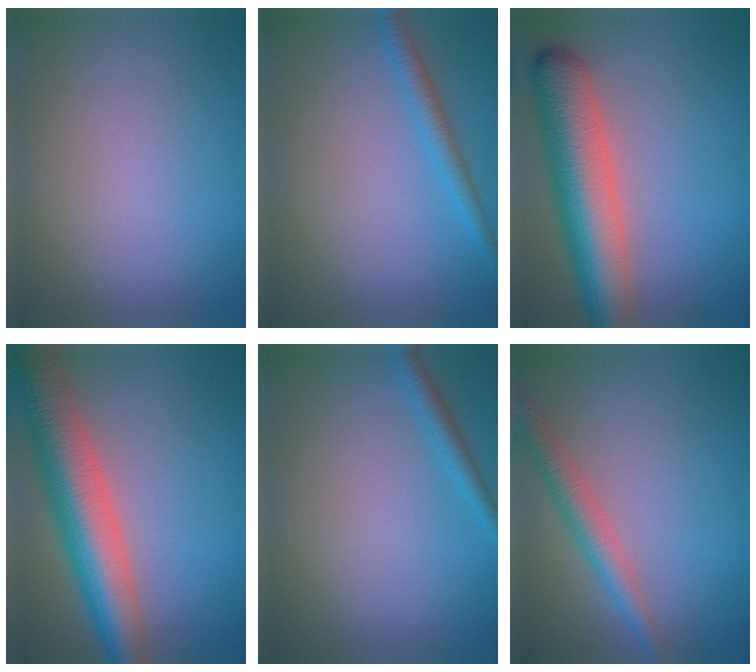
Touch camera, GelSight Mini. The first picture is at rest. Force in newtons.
{"total": 2.2, "press": 2.2, "slide": 0.1}
{"total": 9.0, "press": 9.0, "slide": 0.6}
{"total": 9.5, "press": 9.5, "slide": 0.5}
{"total": 1.6, "press": 1.6, "slide": 0.1}
{"total": 3.0, "press": 3.0, "slide": 0.1}